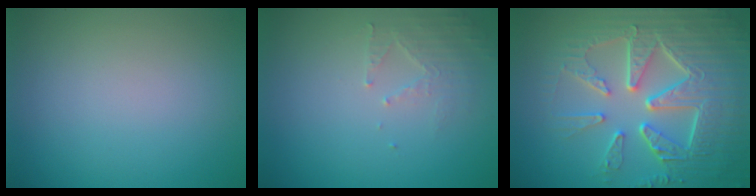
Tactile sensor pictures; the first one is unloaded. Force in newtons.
{"total": 2.0, "press": 1.9, "slide": 0.3}
{"total": 9.2, "press": 6.6, "slide": 6.4}